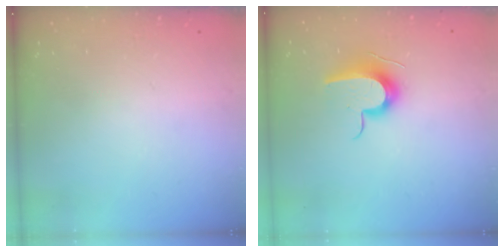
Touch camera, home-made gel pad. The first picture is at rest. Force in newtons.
{"total": 10.7, "press": 10.7, "slide": 0.4}